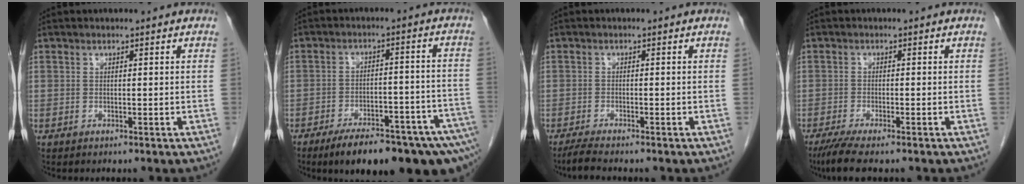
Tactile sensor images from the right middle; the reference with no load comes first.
{"total": 18.8, "force": [-13.7, 4.2, 12.2], "torque": [-0.113, 0.016, -0.186]}
{"total": 3.1, "force": [-2.7, 0.0, 1.6], "torque": [-0.036, -0.008, -0.047]}
{"total": 5.6, "force": [-4.3, 0.6, 3.6], "torque": [-0.061, -0.014, -0.071]}